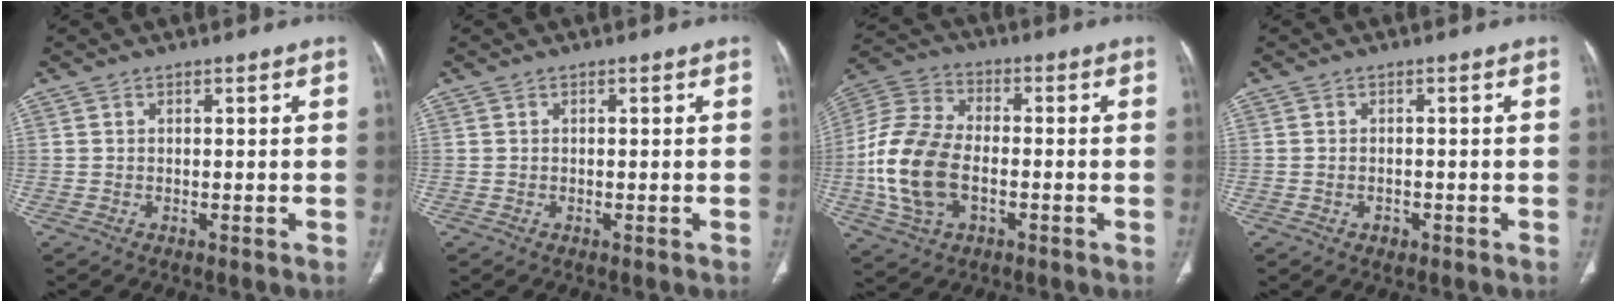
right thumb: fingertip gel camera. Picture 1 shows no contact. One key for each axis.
{"total": 0.0}
{"total": 16.1, "fx": -2.8, "fy": 10.0, "fz": 12.2, "tx": -0.261, "ty": 0.020, "tz": -0.053}
{"total": 1.6, "fx": -0.7, "fy": 1.2, "fz": 0.8, "tx": -0.012, "ty": 0.009, "tz": -0.004}